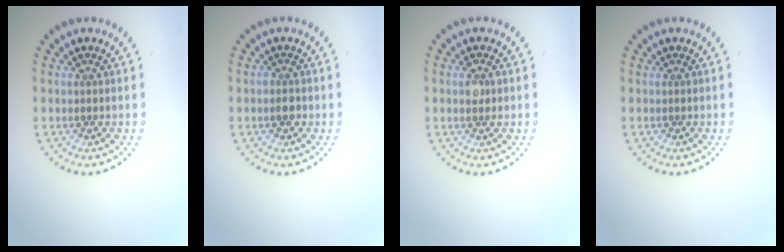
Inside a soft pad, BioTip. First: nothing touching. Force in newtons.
{"total": 1.1, "press": 1.0, "slide": 0.5}
{"total": 1.4, "press": 1.4, "slide": 0.4}
{"total": 0.0}